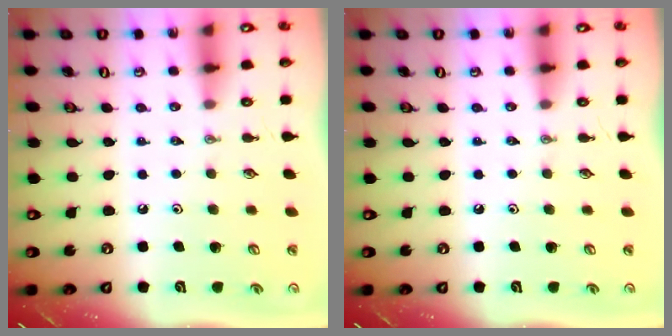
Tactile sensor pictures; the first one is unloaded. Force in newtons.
{"total": 0.0}